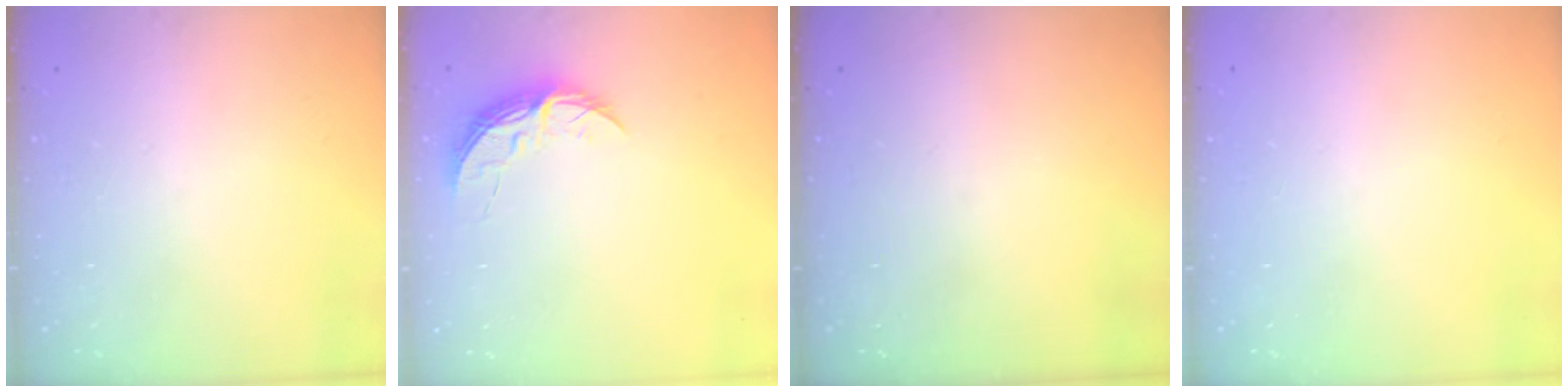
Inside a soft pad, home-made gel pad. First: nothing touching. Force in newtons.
{"total": 5.9, "press": 5.9, "slide": 0.5}
{"total": 0.0}
{"total": 0.0}